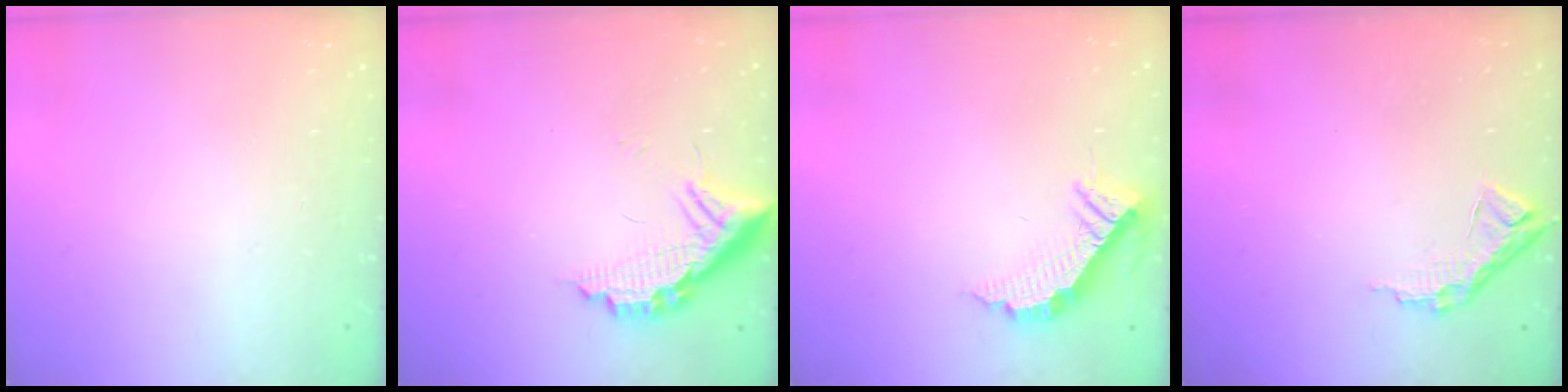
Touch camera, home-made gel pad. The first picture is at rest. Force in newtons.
{"total": 10.9, "press": 10.8, "slide": 0.8}
{"total": 11.5, "press": 11.5, "slide": 0.6}
{"total": 8.9, "press": 8.9, "slide": 0.5}